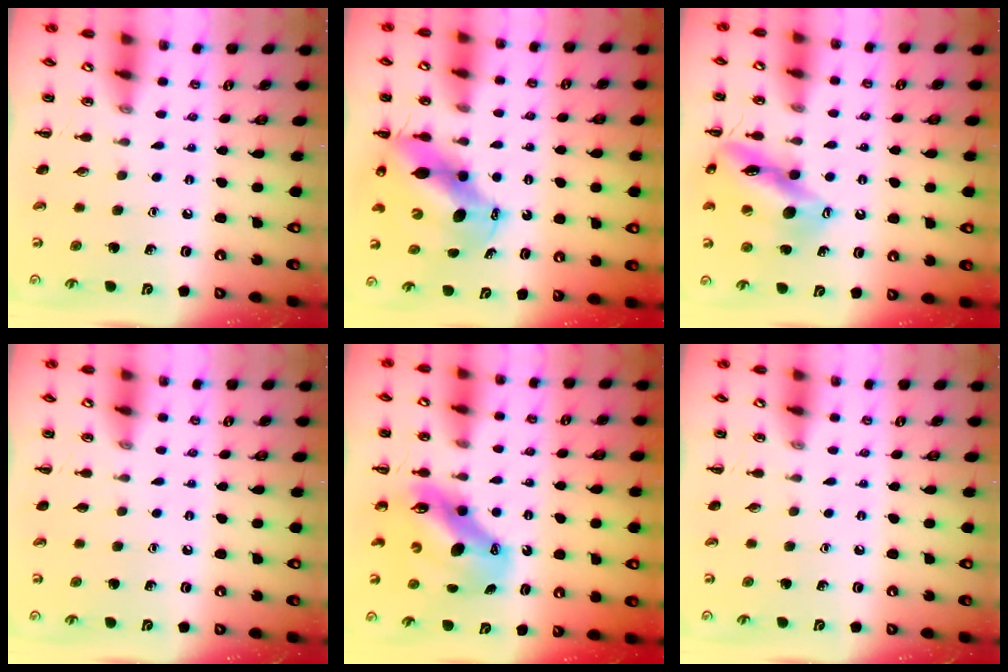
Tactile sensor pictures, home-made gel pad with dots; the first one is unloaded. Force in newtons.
{"total": 10.6, "press": 10.2, "slide": 3.0}
{"total": 15.3, "press": 15.2, "slide": 2.2}
{"total": 0.0}
{"total": 10.2, "press": 9.9, "slide": 2.6}
{"total": 0.0}